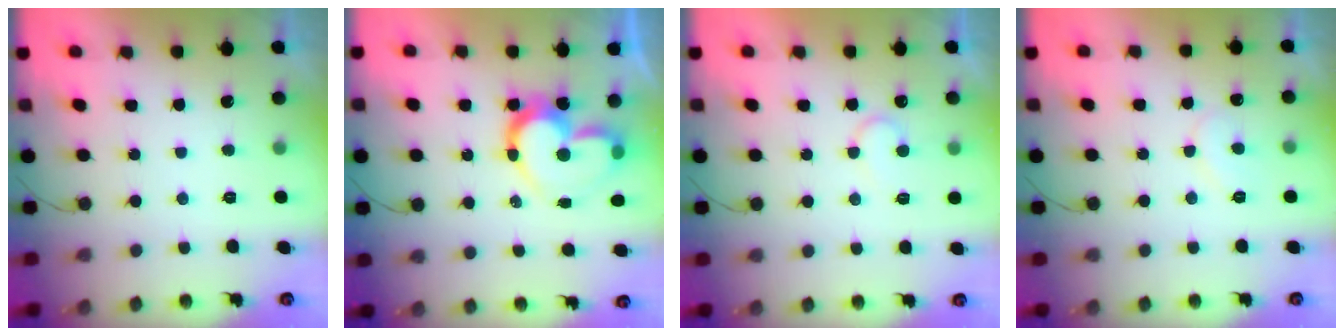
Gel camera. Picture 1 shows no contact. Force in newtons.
{"total": 15.4, "press": 15.3, "slide": 1.6}
{"total": 6.3, "press": 6.3, "slide": 0.5}
{"total": 7.4, "press": 7.4, "slide": 0.6}